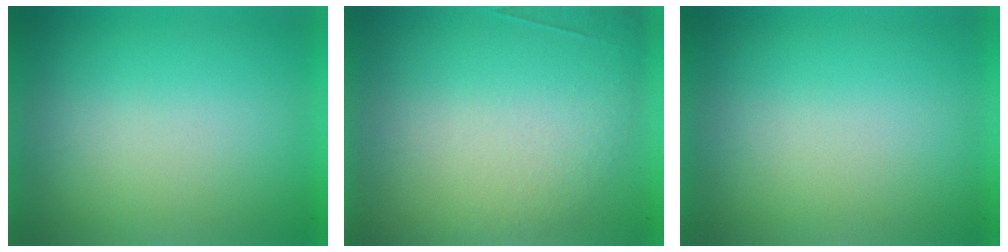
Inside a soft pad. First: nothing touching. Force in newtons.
{"total": 2.6}
{"total": 0.0}